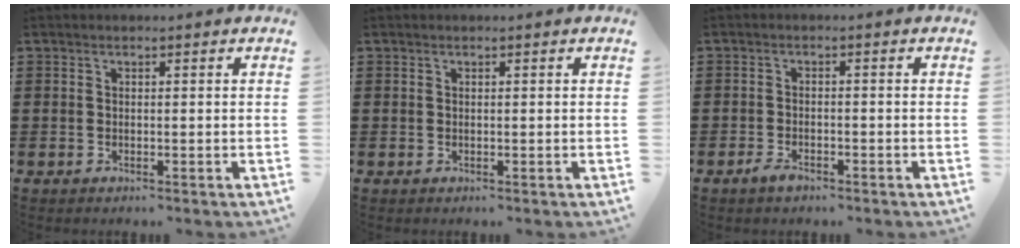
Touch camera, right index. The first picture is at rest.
{"total": 0.0}
{"total": 1.7, "force": [-1.3, 0.8, 0.8], "torque": [-0.017, 0.000, -0.026]}